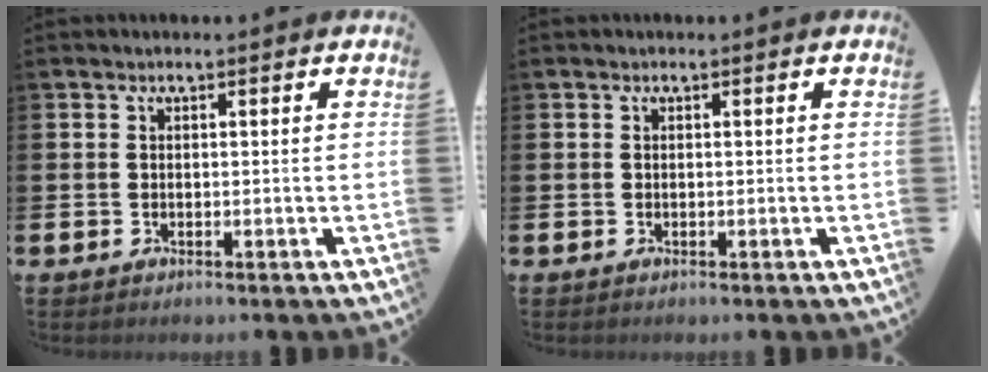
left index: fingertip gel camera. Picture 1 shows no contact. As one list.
[{"total": 0.0}]